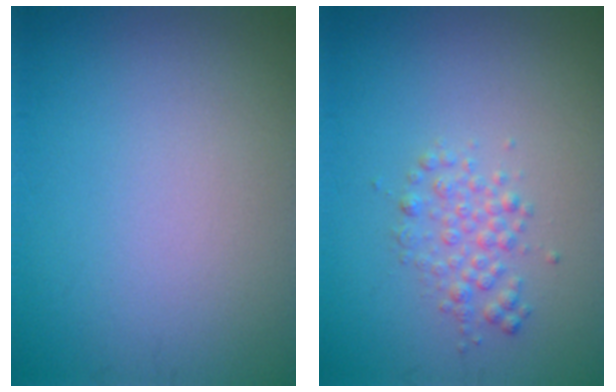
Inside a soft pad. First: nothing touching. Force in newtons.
{"total": 2.0, "press": 2.0, "slide": 0.0}